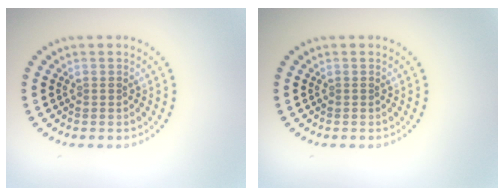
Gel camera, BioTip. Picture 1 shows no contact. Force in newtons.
{"total": 0.0}